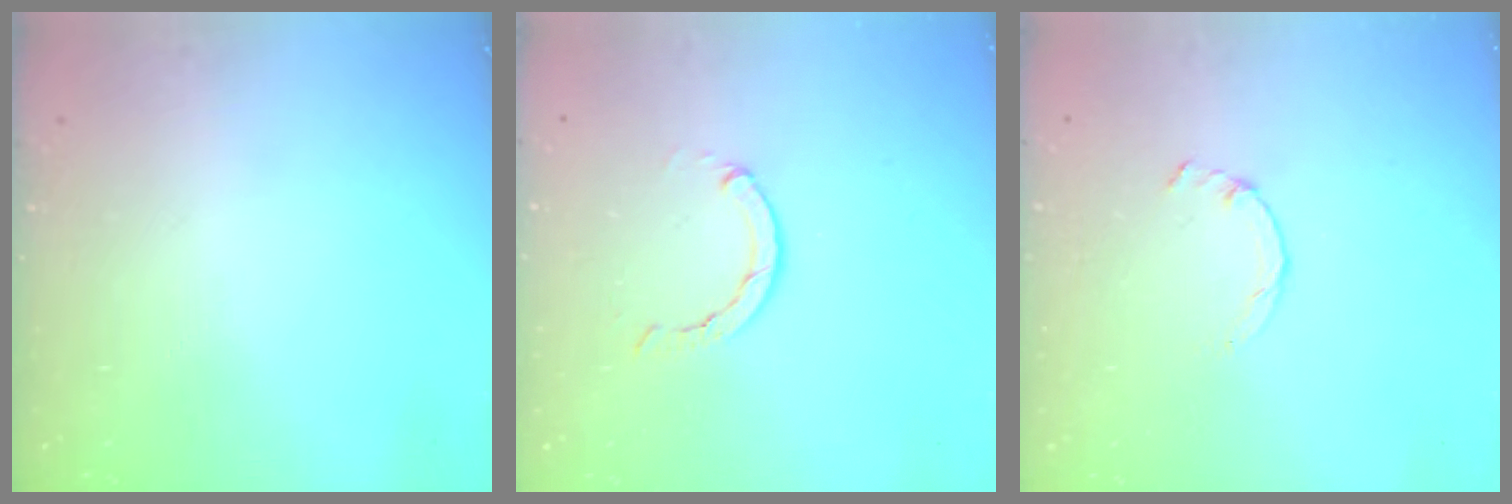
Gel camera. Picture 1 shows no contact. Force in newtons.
{"total": 2.1, "press": 2.1, "slide": 0.3}
{"total": 0.9, "press": 0.9, "slide": 0.3}